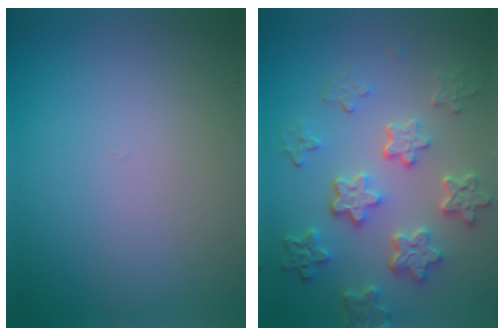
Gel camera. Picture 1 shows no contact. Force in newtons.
{"total": 5.9, "press": 4.4, "slide": 3.9}